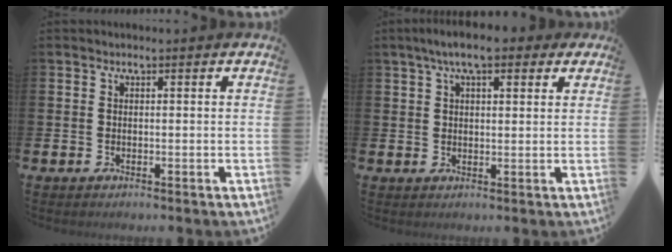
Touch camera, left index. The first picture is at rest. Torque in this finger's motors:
{"motor_torque": [1.72, -0.43, 0.32, 0.06]}